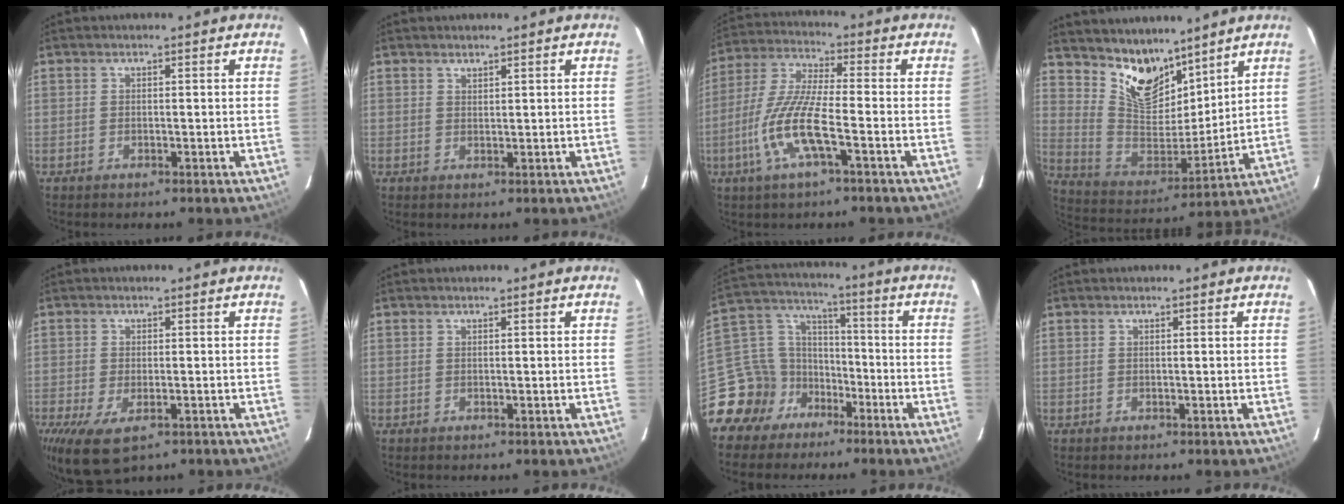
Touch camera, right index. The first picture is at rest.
{"total": 1.0, "force": [1.0, 0.2, 0.2], "torque": [-0.002, -0.001, 0.018]}
{"total": 11.6, "force": [-4.3, 1.7, 10.6], "torque": [-0.230, -0.006, -0.085]}
{"total": 13.5, "force": [10.5, 6.7, 5.2], "torque": [-0.105, -0.008, 0.206]}
{"total": 7.8, "force": [-4.0, 3.7, 5.5], "torque": [-0.115, -0.033, -0.063]}
{"total": 0.0}
{"total": 12.7, "force": [-8.3, 9.1, 3.1], "torque": [-0.086, 0.047, -0.144]}
{"total": 0.0}